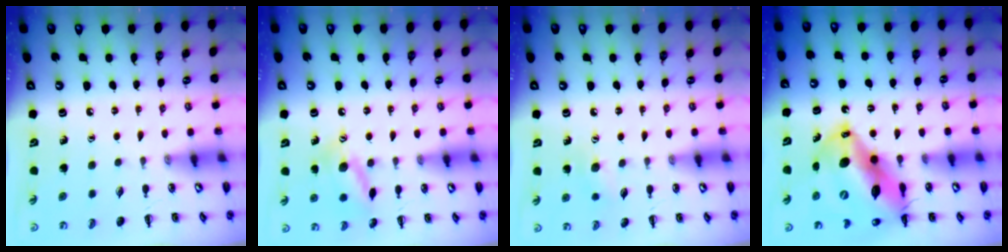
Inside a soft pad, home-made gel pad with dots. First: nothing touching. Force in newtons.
{"total": 12.9, "press": 12.9, "slide": 0.7}
{"total": 7.7, "press": 7.5, "slide": 1.8}
{"total": 19.8, "press": 18.9, "slide": 5.6}